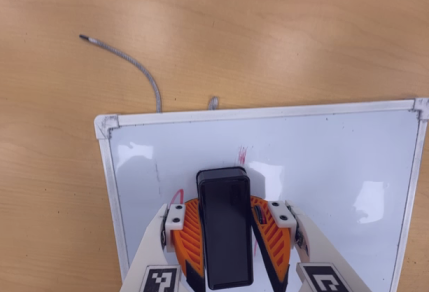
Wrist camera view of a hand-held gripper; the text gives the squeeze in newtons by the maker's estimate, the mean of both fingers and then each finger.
{"total": 14.4, "left": 15.3, "right": 13.4}